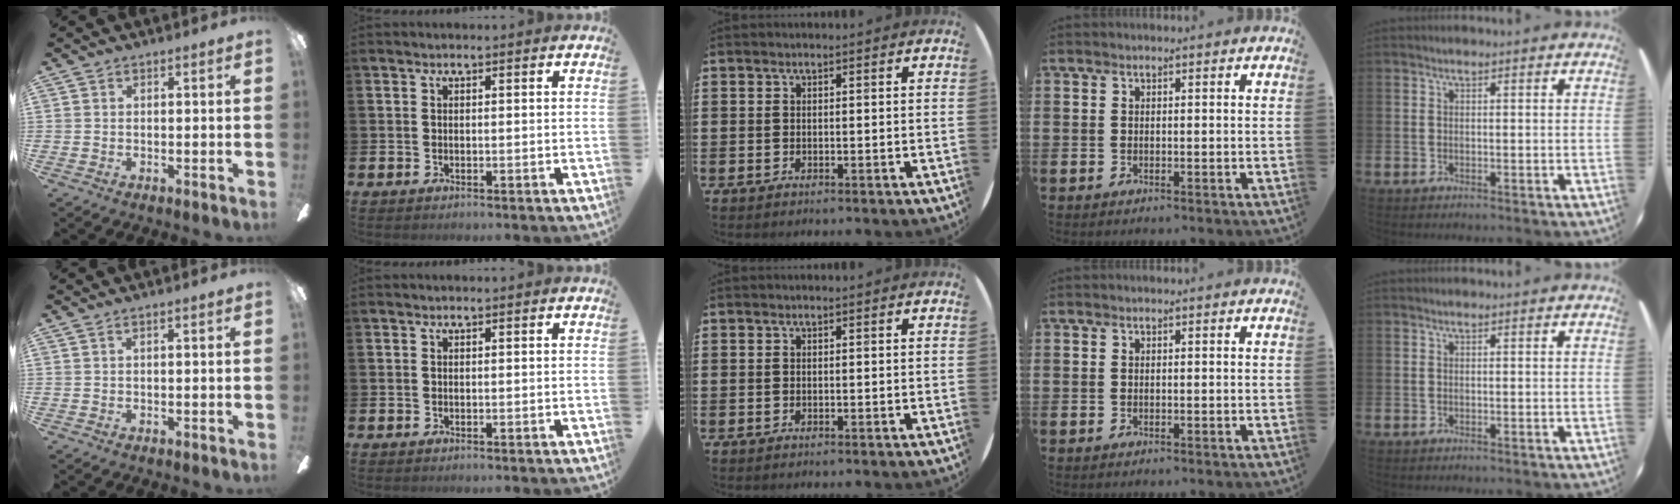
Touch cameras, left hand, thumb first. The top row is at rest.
{"thumb": {"total": 0.5, "force": [0.1, 0.1, 0.5], "torque": [-0.009, 0.001, 0.002]}}